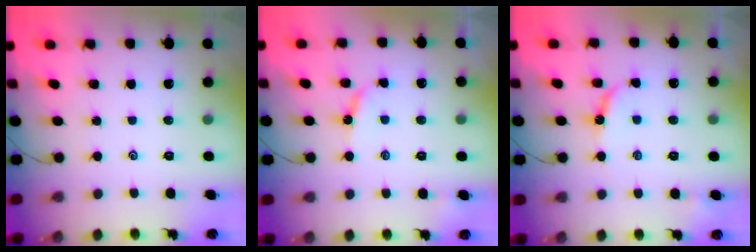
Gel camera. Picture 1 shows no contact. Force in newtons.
{"total": 5.3, "press": 5.3, "slide": 0.5}
{"total": 6.8, "press": 6.7, "slide": 0.6}